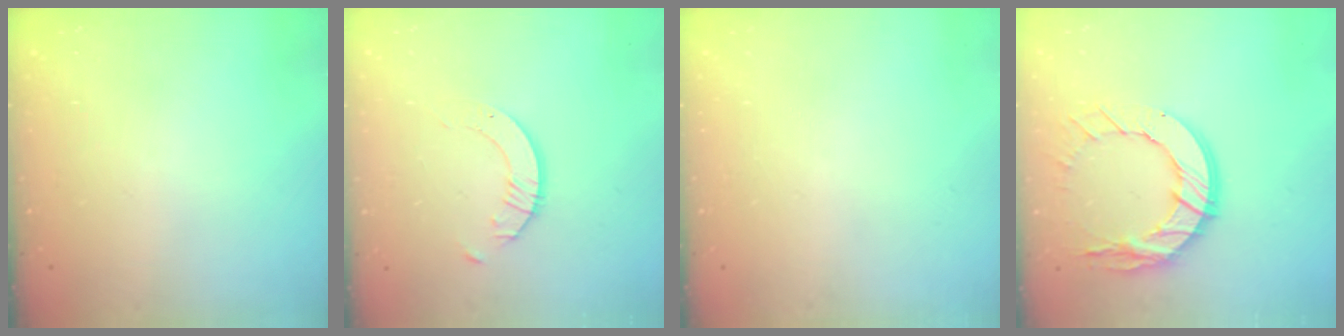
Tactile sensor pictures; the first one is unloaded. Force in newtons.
{"total": 2.1, "press": 2.1, "slide": 0.2}
{"total": 0.0}
{"total": 14.3, "press": 14.2, "slide": 1.4}